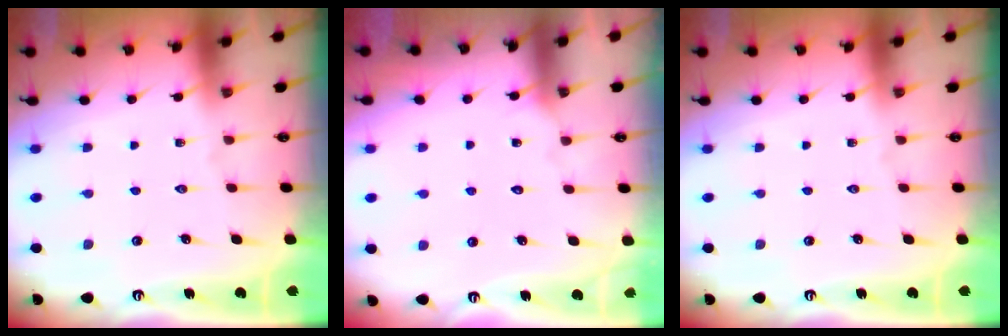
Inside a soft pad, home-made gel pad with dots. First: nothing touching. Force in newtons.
{"total": 4.8, "press": 4.8, "slide": 0.4}
{"total": 0.0}